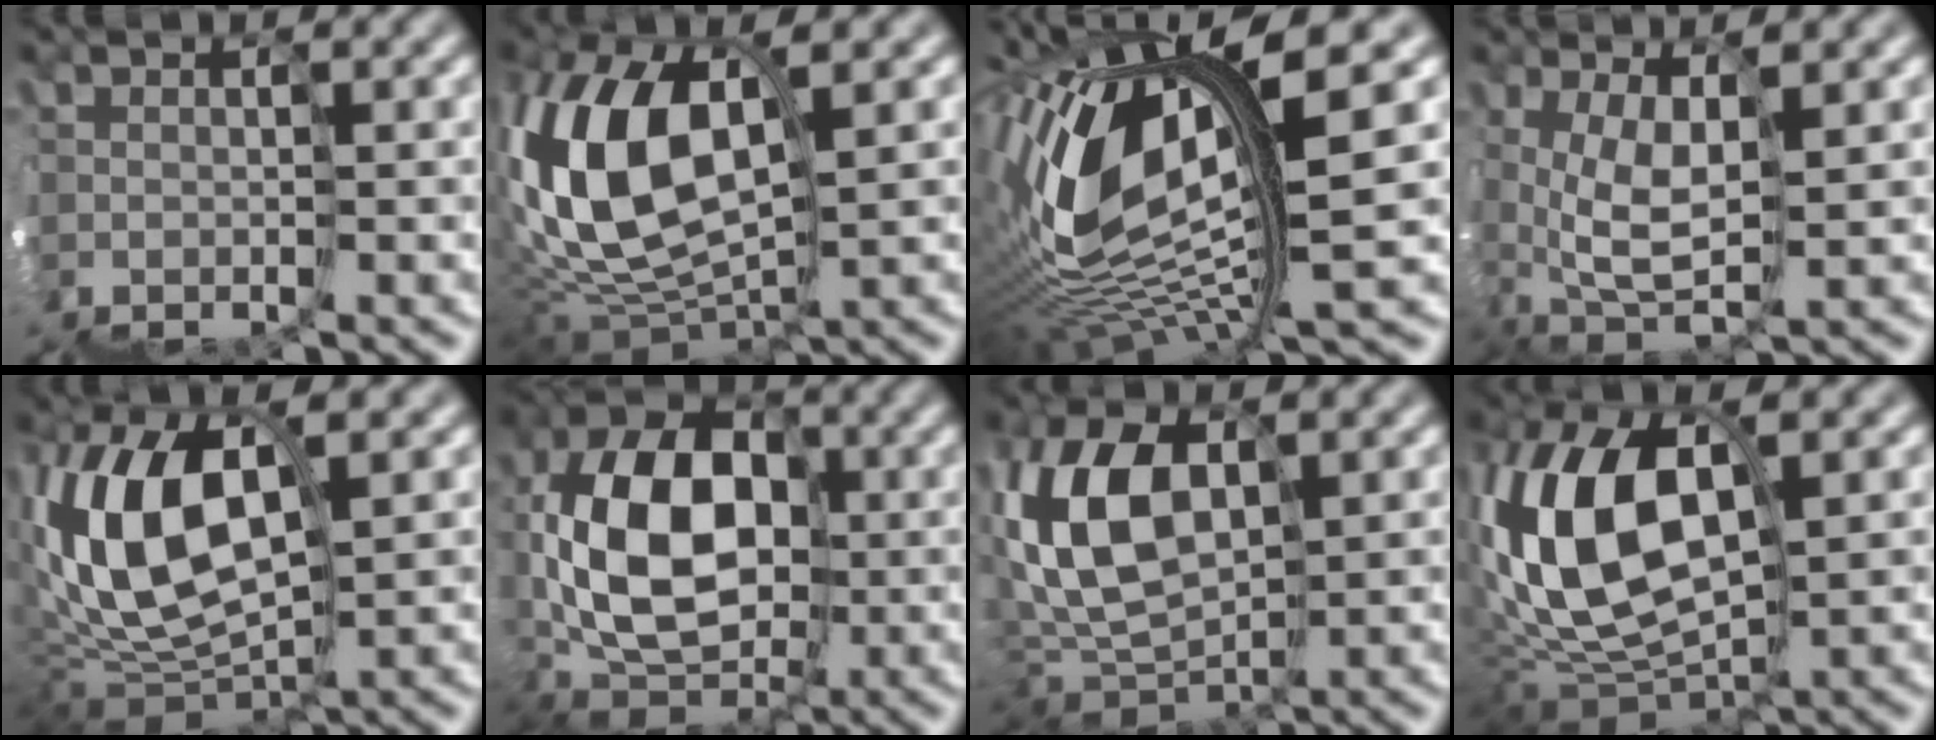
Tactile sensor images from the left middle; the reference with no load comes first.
{"total": 8.0, "force": [4.0, 4.2, 5.5], "torque": [-0.124, 0.036, 0.063]}
{"total": 8.9, "force": [4.5, 2.3, 7.3], "torque": [-0.165, 0.025, 0.080]}
{"total": 2.5, "force": [2.4, -0.1, 0.8], "torque": [-0.026, 0.029, 0.038]}
{"total": 8.4, "force": [4.3, 4.0, 5.9], "torque": [-0.116, 0.041, 0.065]}
{"total": 7.5, "force": [2.1, 5.4, 4.8], "torque": [-0.077, 0.050, 0.016]}
{"total": 5.8, "force": [3.4, 3.5, 3.2], "torque": [-0.085, 0.039, 0.049]}
{"total": 9.3, "force": [4.3, 4.8, 6.7], "torque": [-0.139, 0.044, 0.066]}